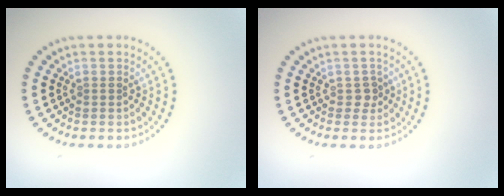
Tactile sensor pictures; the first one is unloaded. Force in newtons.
{"total": 1.2, "press": 1.0, "slide": 0.6}